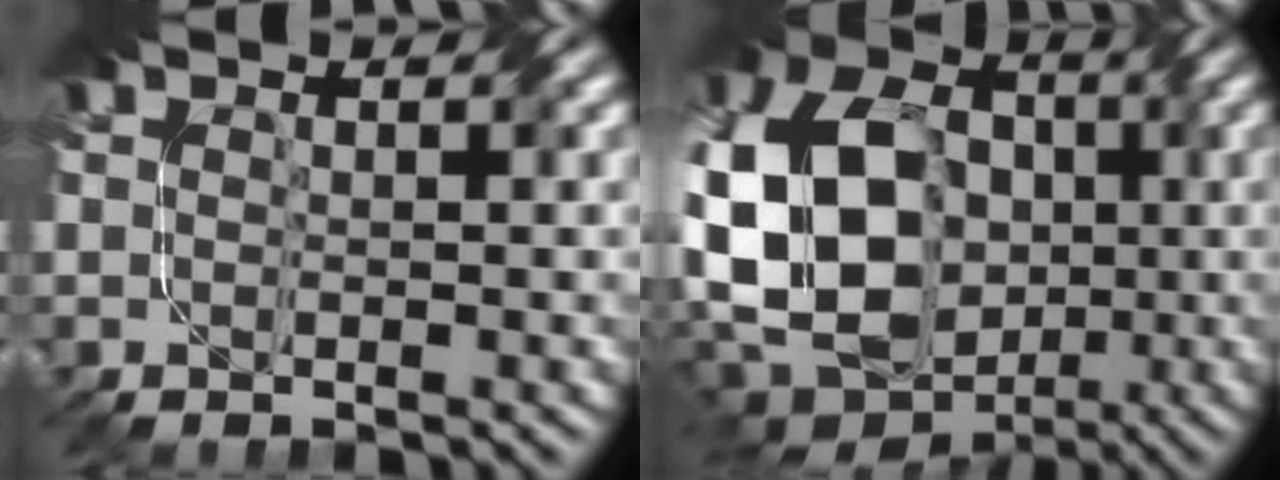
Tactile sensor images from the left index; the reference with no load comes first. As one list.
[{"total": 19.8, "force": [-2.1, 16.0, 11.5], "torque": [-0.254, 0.003, -0.069]}]